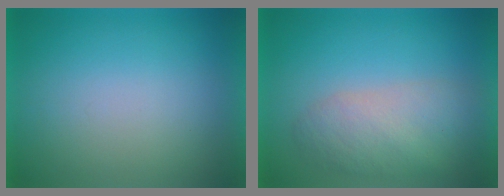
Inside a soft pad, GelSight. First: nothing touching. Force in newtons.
{"total": 5.5}